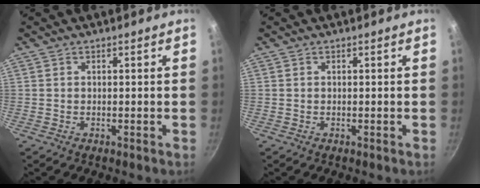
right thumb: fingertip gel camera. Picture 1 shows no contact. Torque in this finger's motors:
{"motor_torque": [-0.13, 0.13, 0.00, 0.00, 0.00]}